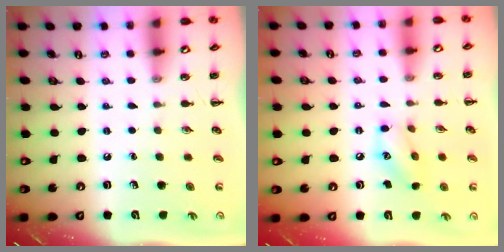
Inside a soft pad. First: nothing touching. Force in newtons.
{"total": 9.6, "press": 9.6, "slide": 1.1}